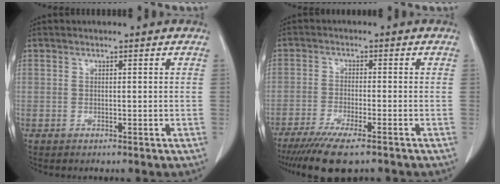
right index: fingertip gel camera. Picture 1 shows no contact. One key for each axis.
{"total": 9.7, "fx": -7.4, "fy": 1.1, "fz": 6.2, "tx": -0.099, "ty": -0.021, "tz": -0.117}